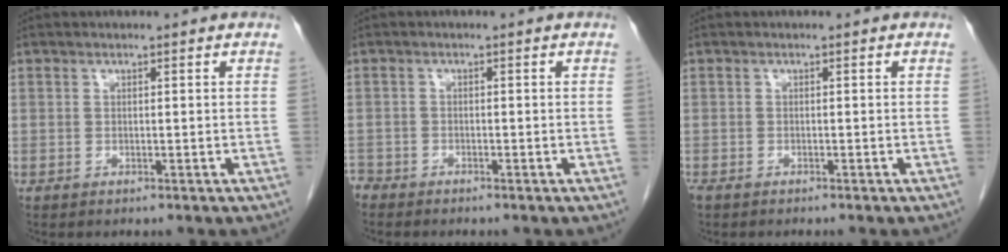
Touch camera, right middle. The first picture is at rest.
{"total": 2.1, "force": [-2.0, 0.6, -0.2], "torque": [0.005, -0.004, -0.041]}
{"total": 1.7, "force": [-1.5, 0.2, 0.8], "torque": [-0.016, -0.004, -0.022]}